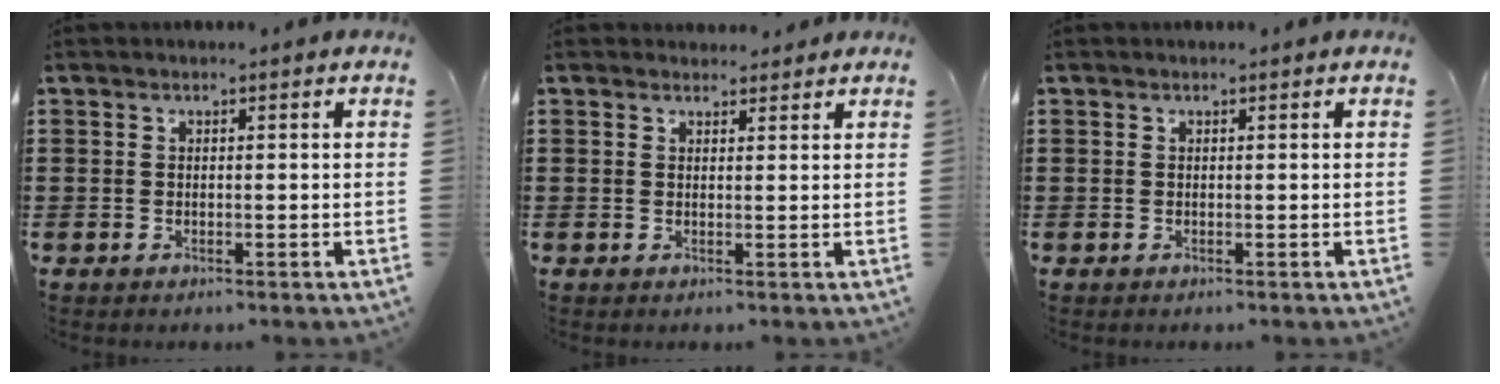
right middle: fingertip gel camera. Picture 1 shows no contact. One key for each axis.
{"total": 1.4, "fx": 1.3, "fy": 0.5, "fz": 0.0, "tx": 0.006, "ty": 0.001, "tz": 0.023}
{"total": 0.0}